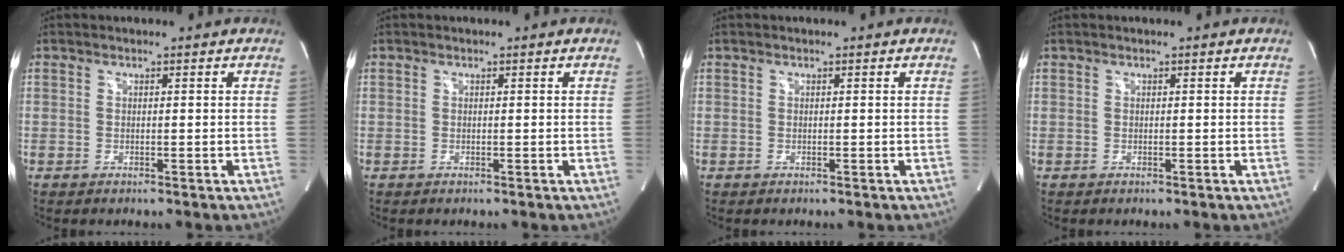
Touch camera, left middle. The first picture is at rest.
{"total": 0.0}
{"total": 0.0}
{"total": 0.0}